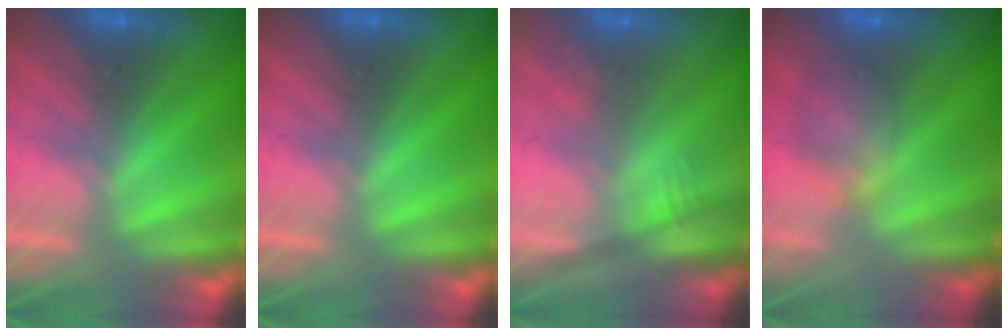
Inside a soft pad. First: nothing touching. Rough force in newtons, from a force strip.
{"total": 0.0}
{"total": 2.5}
{"total": 9.2}